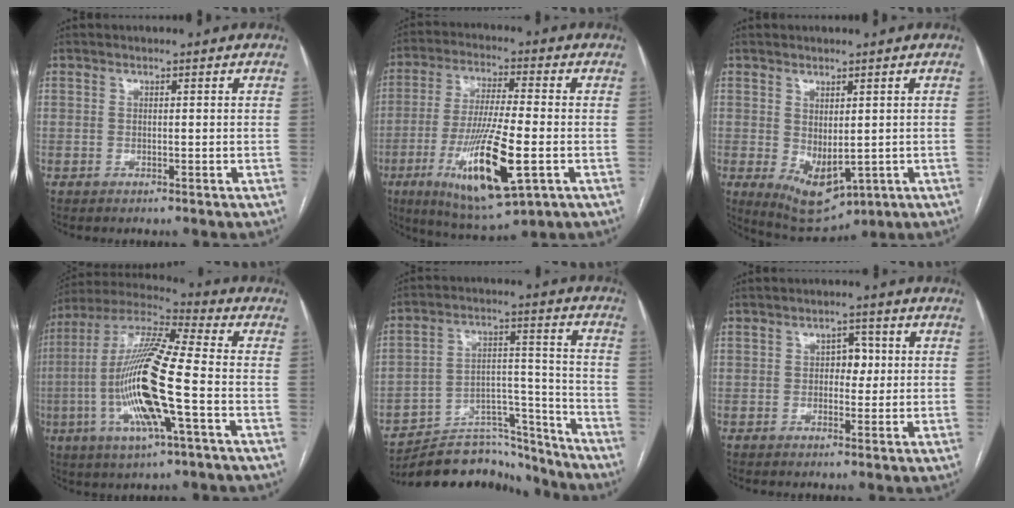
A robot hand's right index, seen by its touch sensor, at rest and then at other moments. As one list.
[{"total": 15.9, "force": [-5.1, 2.2, 14.9], "torque": [-0.287, -0.032, -0.082]}, {"total": 7.9, "force": [-1.8, 3.9, 6.7], "torque": [-0.108, -0.017, -0.003]}, {"total": 18.0, "force": [-3.9, 1.7, 17.5], "torque": [-0.362, -0.007, -0.077]}, {"total": 16.2, "force": [-15.6, 4.1, 1.4], "torque": [-0.013, 0.063, -0.238]}, {"total": 3.0, "force": [0.3, 1.9, 2.2], "torque": [-0.028, 0.012, 0.005]}]